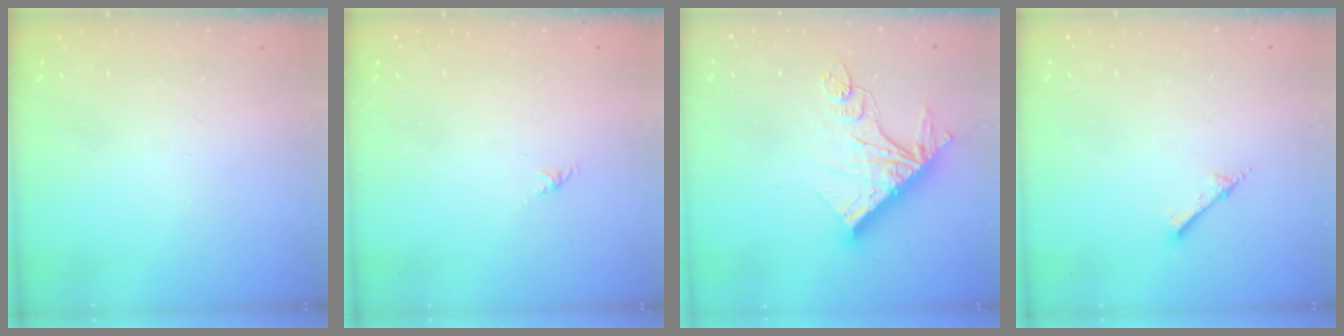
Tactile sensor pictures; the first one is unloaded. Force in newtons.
{"total": 0.0}
{"total": 15.4, "press": 15.3, "slide": 0.9}
{"total": 2.6, "press": 2.6, "slide": 0.3}